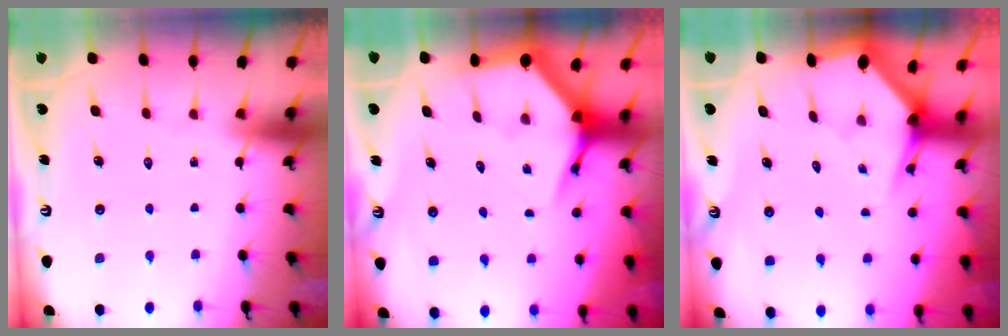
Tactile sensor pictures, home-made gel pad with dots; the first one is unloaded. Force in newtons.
{"total": 4.1, "press": 4.1, "slide": 0.4}
{"total": 3.0, "press": 3.0, "slide": 0.2}